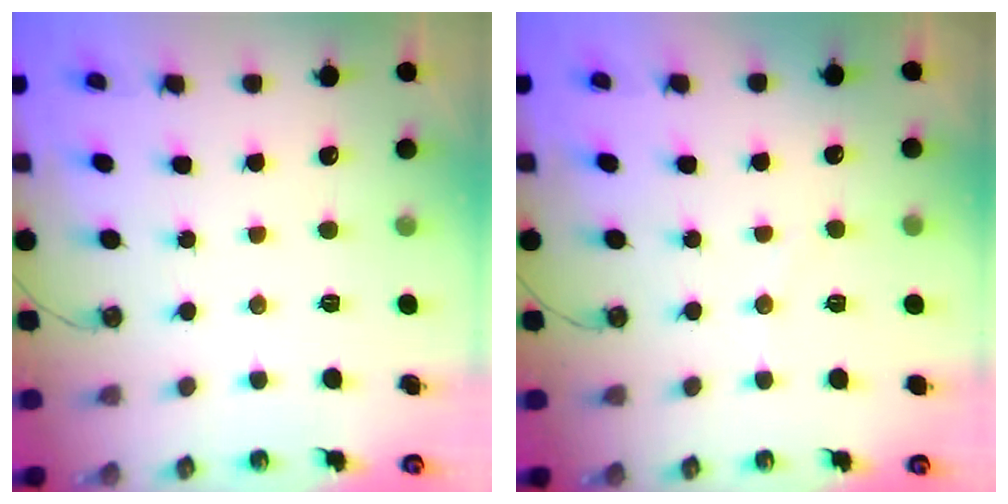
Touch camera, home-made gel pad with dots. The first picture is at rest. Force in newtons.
{"total": 3.5, "press": 3.5, "slide": 0.3}